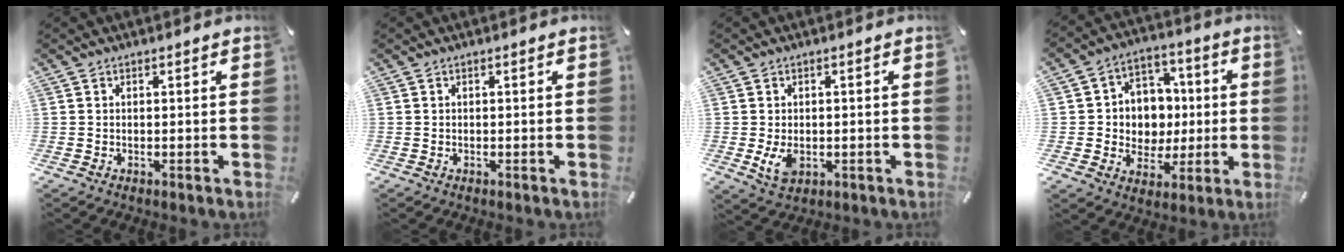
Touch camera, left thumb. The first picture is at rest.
{"total": 0.0}
{"total": 4.3, "force": [-0.7, 3.0, 3.0], "torque": [-0.063, -0.006, -0.015]}
{"total": 10.2, "force": [-0.3, 10.0, 1.8], "torque": [-0.028, 0.001, 0.005]}